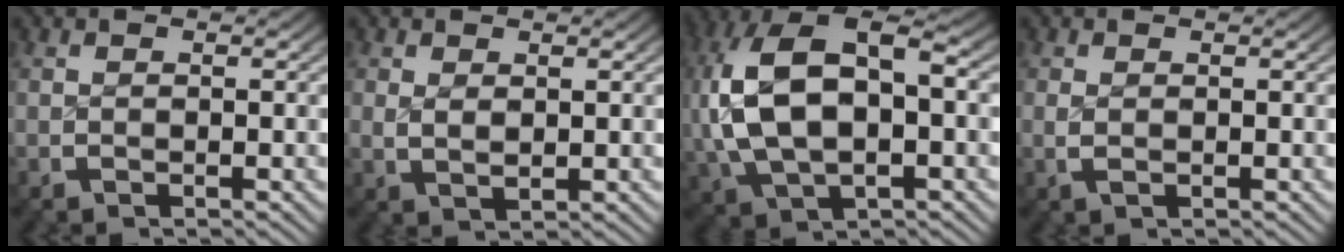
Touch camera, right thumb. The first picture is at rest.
{"total": 1.5, "force": [0.8, 0.8, 1.0], "torque": [-0.023, -0.009, 0.026]}
{"total": 12.3, "force": [0.5, 7.9, 9.4], "torque": [-0.218, -0.023, 0.026]}
{"total": 0.8, "force": [0.1, 0.4, 0.7], "torque": [-0.021, -0.007, 0.007]}